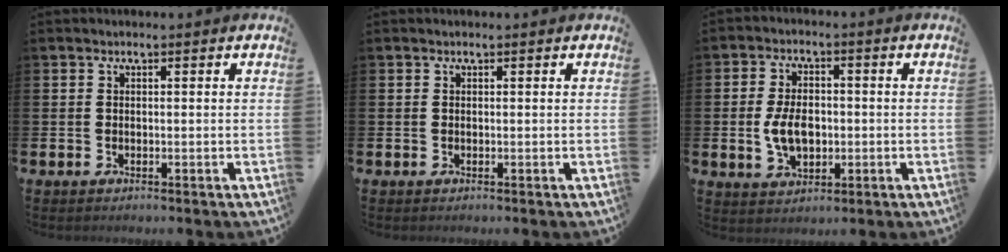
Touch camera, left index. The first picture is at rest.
{"total": 0.0}
{"total": 5.8, "force": [-0.6, 3.7, 4.5], "torque": [-0.085, -0.001, -0.017]}